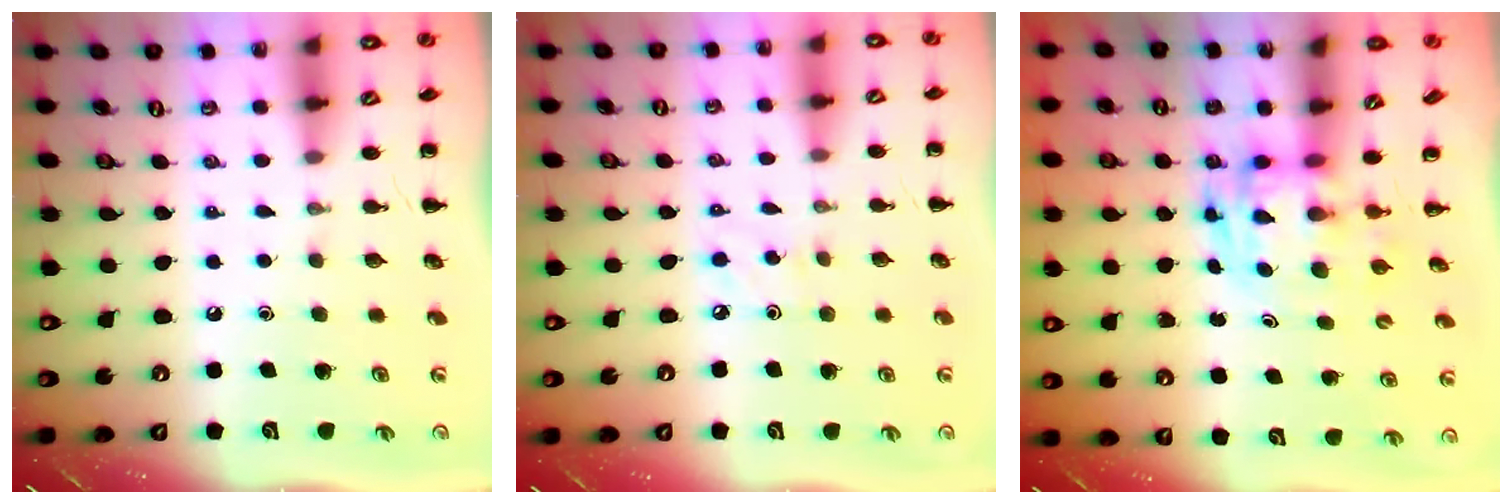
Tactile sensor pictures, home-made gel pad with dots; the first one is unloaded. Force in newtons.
{"total": 4.4, "press": 4.2, "slide": 1.1}
{"total": 3.3, "press": 3.2, "slide": 0.6}